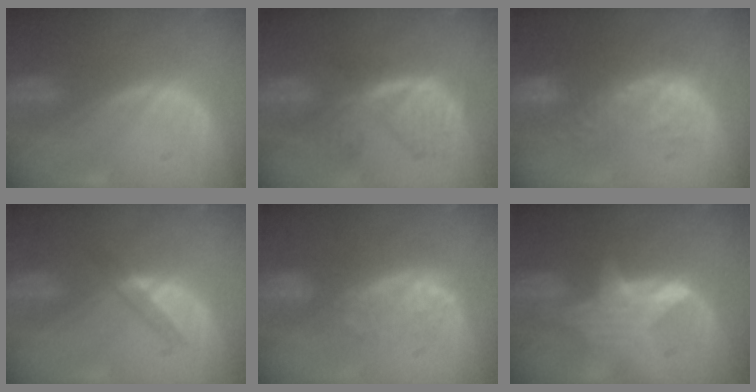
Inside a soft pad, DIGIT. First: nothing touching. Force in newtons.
{"total": 7.8, "press": 6.8, "slide": 3.9}
{"total": 10.3, "press": 9.1, "slide": 4.9}
{"total": 2.6, "press": 2.4, "slide": 1.0}
{"total": 7.5, "press": 7.0, "slide": 2.8}
{"total": 5.9, "press": 5.8, "slide": 0.8}